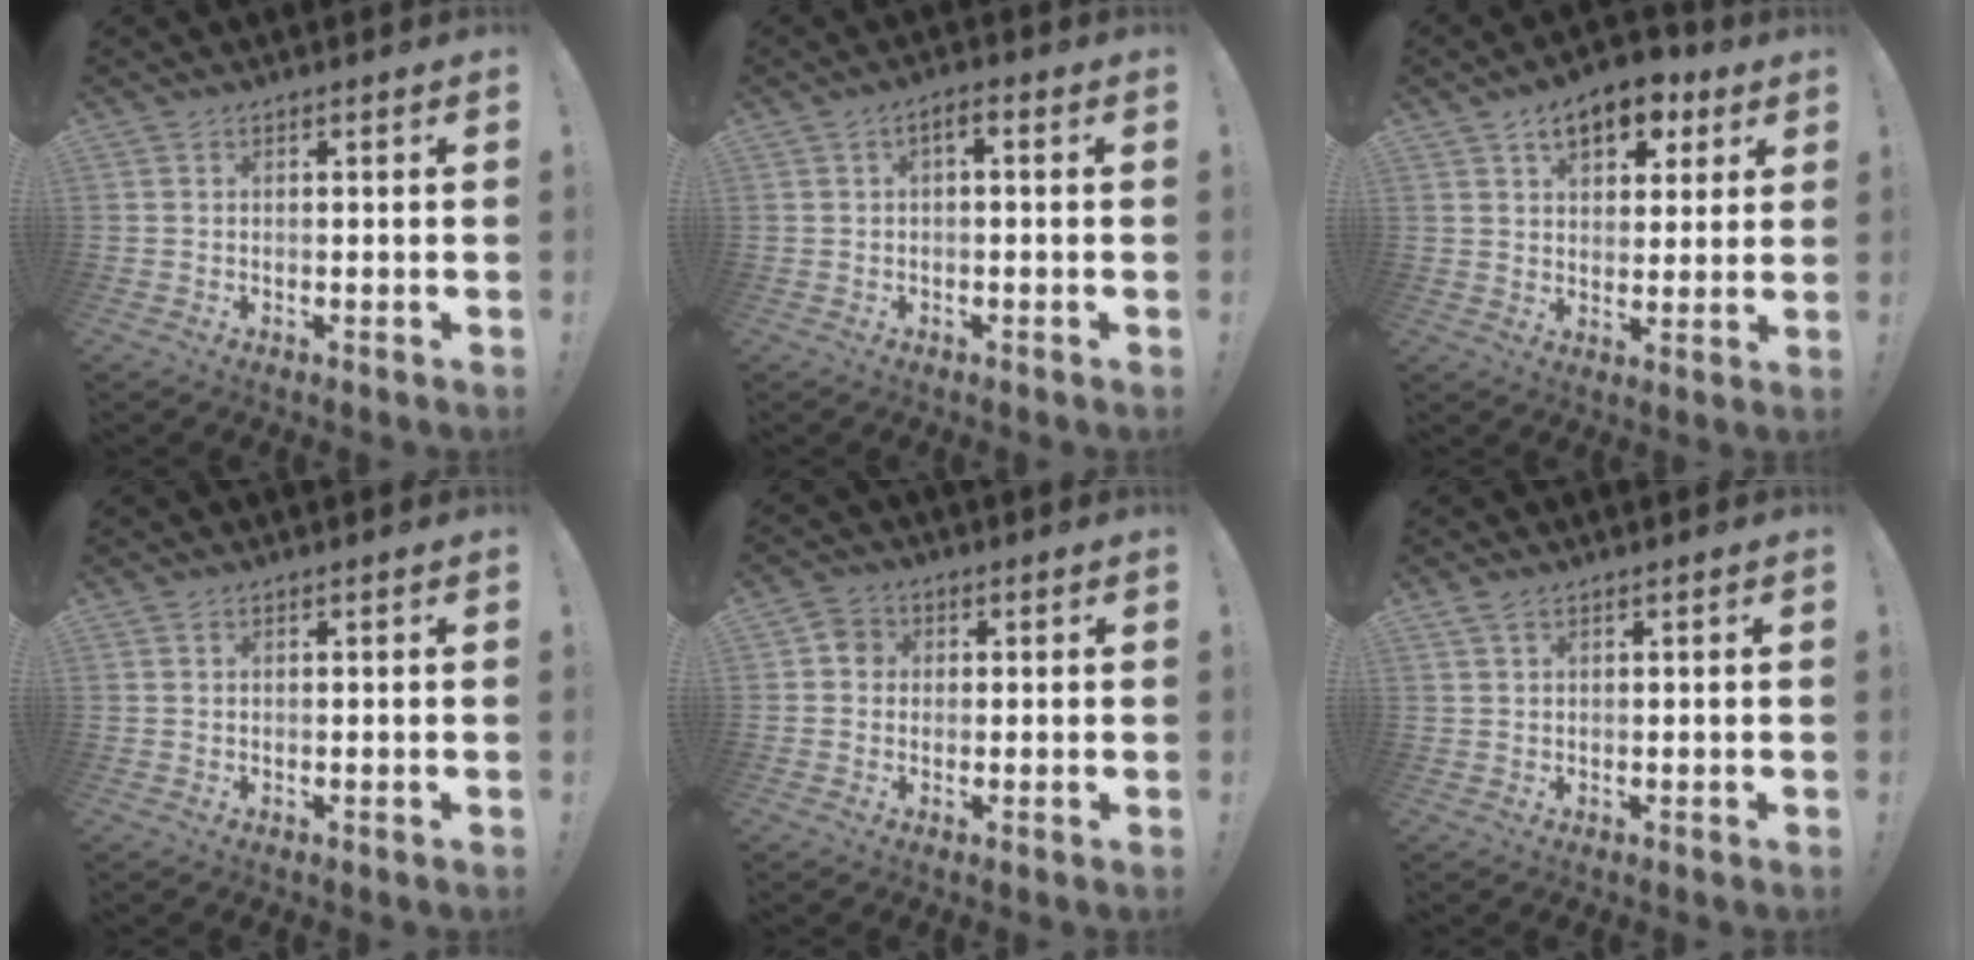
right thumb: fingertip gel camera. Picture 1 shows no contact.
{"total": 2.3, "force": [-1.0, 0.6, 2.0], "torque": [-0.040, 0.010, -0.019]}
{"total": 10.7, "force": [5.6, 6.5, 6.4], "torque": [-0.093, -0.025, 0.101]}
{"total": 0.0}
{"total": 4.1, "force": [0.0, 3.8, 1.6], "torque": [-0.023, 0.012, 0.000]}
{"total": 2.1, "force": [1.3, 0.9, 1.4], "torque": [-0.032, 0.003, 0.025]}